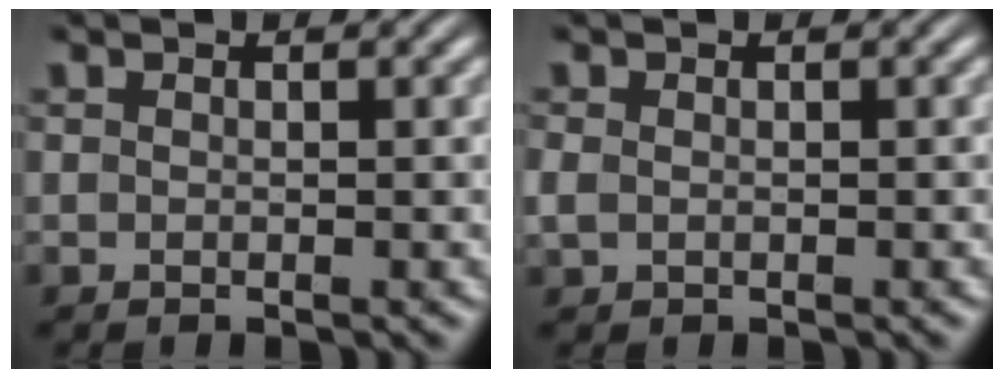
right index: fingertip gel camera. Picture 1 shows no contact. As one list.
[{"total": 1.2, "force": [-0.3, 1.1, 0.5], "torque": [-0.025, -0.008, 0.001]}]